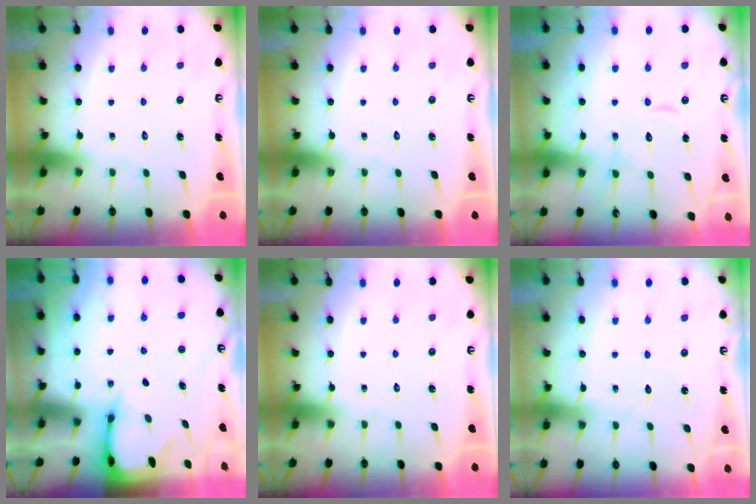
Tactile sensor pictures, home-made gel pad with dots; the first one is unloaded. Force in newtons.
{"total": 0.0}
{"total": 11.2, "press": 11.2, "slide": 0.9}
{"total": 2.9, "press": 2.9, "slide": 0.4}
{"total": 0.0}
{"total": 2.0, "press": 2.0, "slide": 0.1}